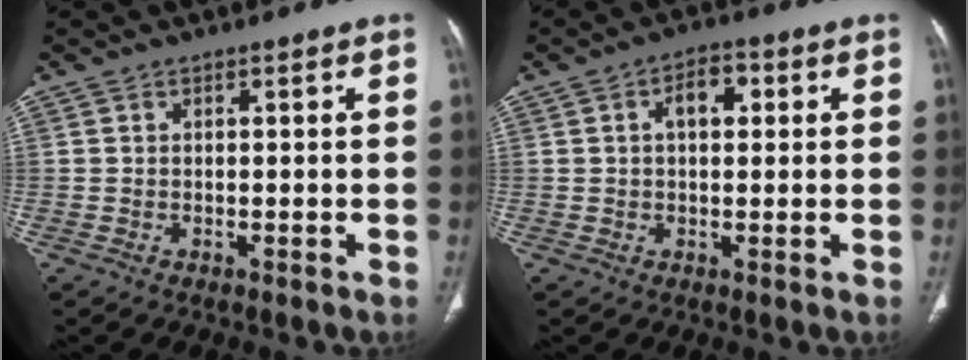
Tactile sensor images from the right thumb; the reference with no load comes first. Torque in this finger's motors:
{"motor_torque": [-0.02, 0.83, 0.66, -0.54, 0.00]}